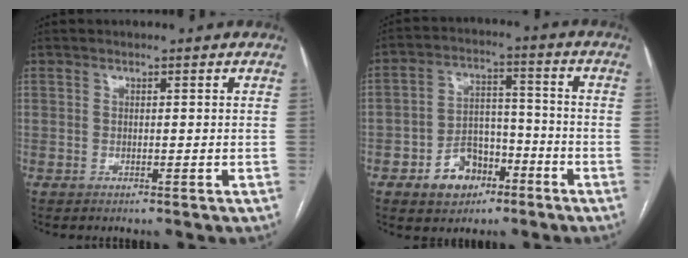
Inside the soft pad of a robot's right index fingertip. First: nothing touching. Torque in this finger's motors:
{"motor_torque": [0.30, -0.34, -0.24, -0.10]}